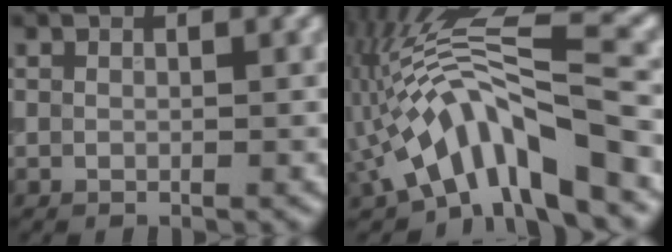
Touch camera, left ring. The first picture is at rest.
{"total": 11.3, "force": [-4.3, 3.6, 9.9], "torque": [-0.169, 0.020, -0.080]}